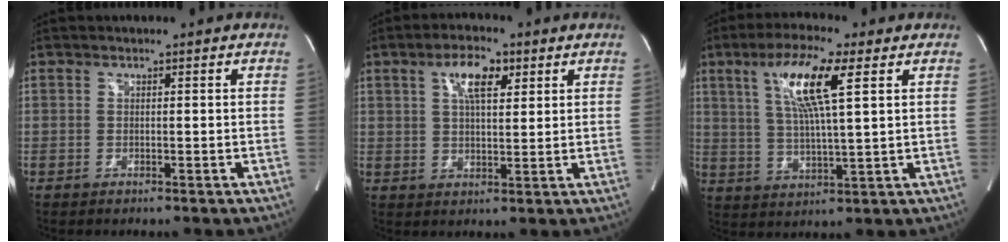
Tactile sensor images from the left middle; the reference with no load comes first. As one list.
[{"total": 6.5, "force": [3.0, 2.2, 5.3], "torque": [-0.097, 0.010, 0.051]}, {"total": 11.1, "force": [4.4, 0.8, 10.1], "torque": [-0.197, 0.008, 0.080]}]